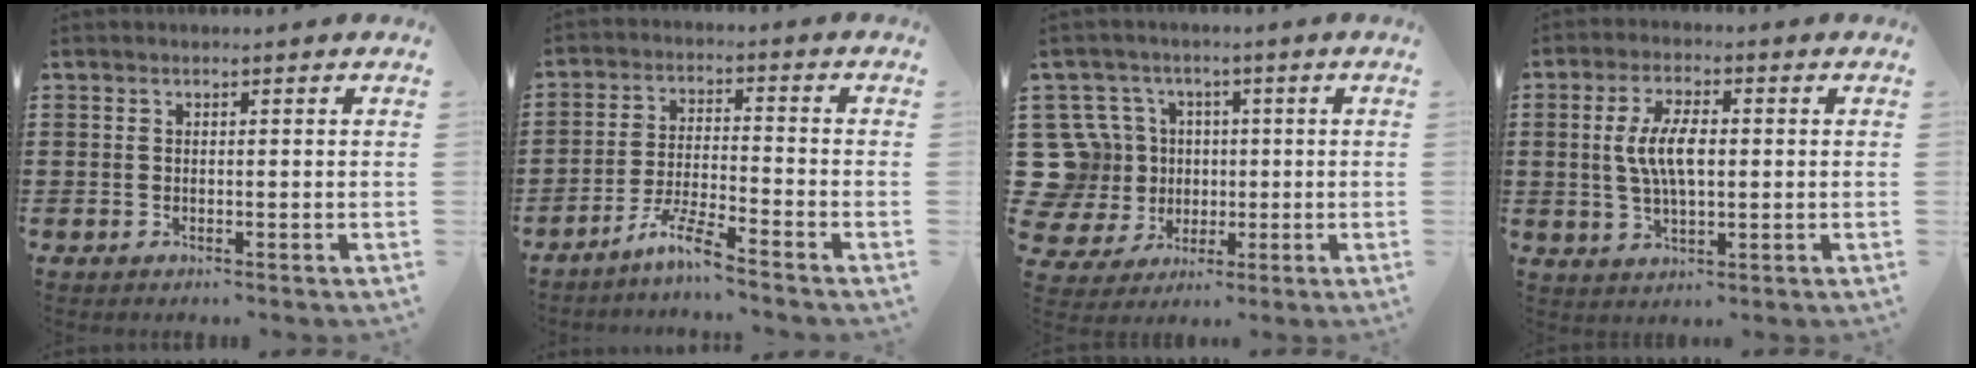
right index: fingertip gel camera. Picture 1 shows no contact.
{"total": 5.8, "force": [-5.0, -0.2, 2.9], "torque": [-0.079, -0.013, -0.101]}
{"total": 10.3, "force": [1.0, 9.9, 2.6], "torque": [-0.127, 0.009, 0.026]}
{"total": 7.0, "force": [0.4, 2.8, 6.4], "torque": [-0.136, 0.005, 0.000]}